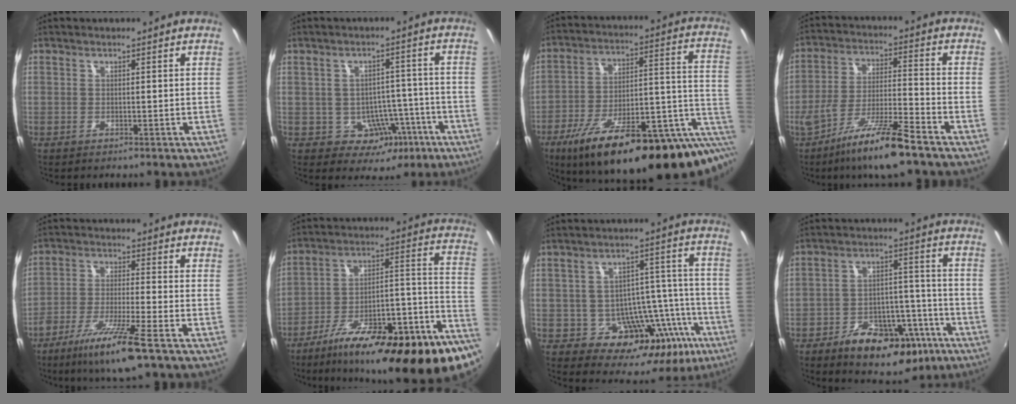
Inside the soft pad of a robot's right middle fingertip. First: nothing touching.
{"total": 7.6, "force": [-3.1, 6.3, 3.0], "torque": [-0.046, 0.029, -0.016]}
{"total": 28.6, "force": [-14.0, 7.4, 23.8], "torque": [-0.331, -0.034, -0.204]}
{"total": 12.5, "force": [-8.7, 0.5, 8.9], "torque": [-0.178, -0.016, -0.155]}
{"total": 10.8, "force": [-6.9, 0.5, 8.3], "torque": [-0.177, -0.021, -0.129]}
{"total": 29.8, "force": [-16.4, 7.2, 23.9], "torque": [-0.325, -0.016, -0.245]}
{"total": 16.2, "force": [-7.1, 11.5, 9.1], "torque": [-0.131, 0.022, -0.062]}
{"total": 16.5, "force": [-9.7, 8.8, 10.0], "torque": [-0.163, 0.016, -0.125]}